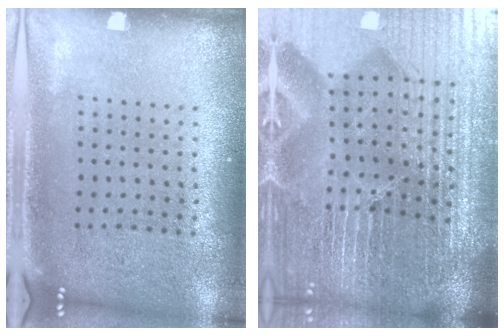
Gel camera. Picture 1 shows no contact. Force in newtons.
{"total": 7.2, "press": 6.3, "slide": 3.5}